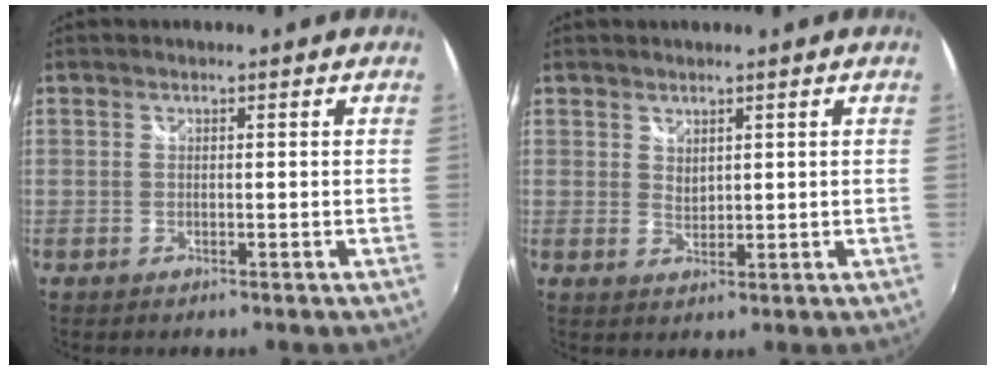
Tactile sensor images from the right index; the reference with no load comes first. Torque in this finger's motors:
{"motor_torque": [0.12, -0.03, 0.20, 0.03]}